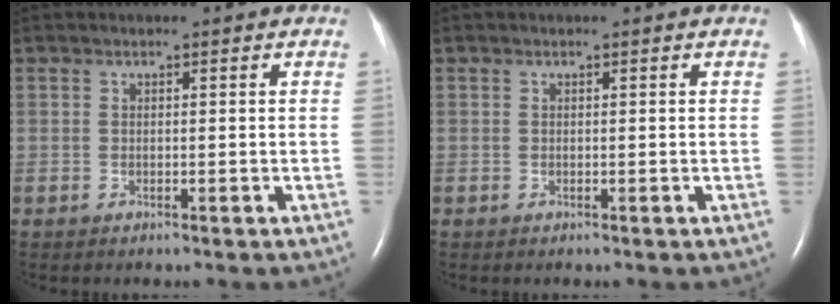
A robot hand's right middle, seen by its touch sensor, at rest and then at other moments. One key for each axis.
{"total": 0.0}